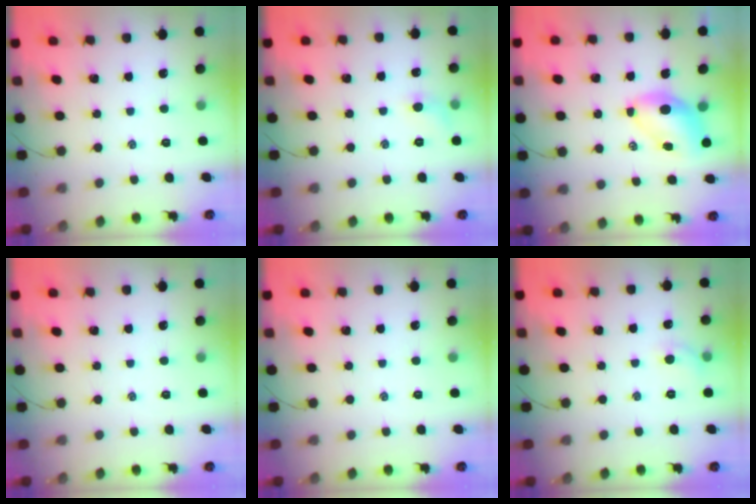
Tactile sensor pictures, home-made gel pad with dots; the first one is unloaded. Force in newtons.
{"total": 5.5, "press": 5.2, "slide": 1.7}
{"total": 6.7, "press": 6.7, "slide": 1.1}
{"total": 0.0}
{"total": 0.0}
{"total": 5.0, "press": 4.8, "slide": 1.4}